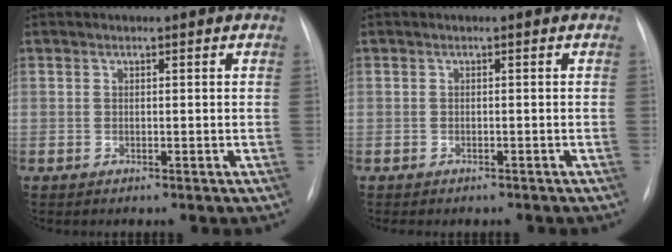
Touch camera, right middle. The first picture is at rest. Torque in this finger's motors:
{"motor_torque": [0.37, -0.47, 0.00, 0.01]}